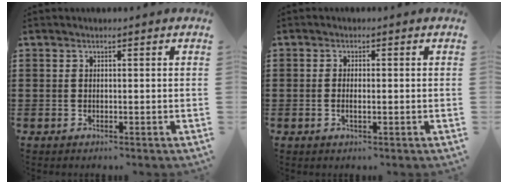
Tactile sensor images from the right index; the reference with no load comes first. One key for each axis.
{"total": 1.5, "fx": -0.3, "fy": 0.4, "fz": 1.4, "tx": -0.026, "ty": 0.000, "tz": -0.005}